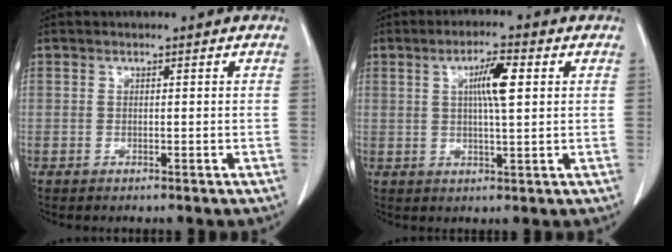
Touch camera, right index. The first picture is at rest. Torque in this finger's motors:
{"motor_torque": [0.15, 0.11, 0.12, 0.04]}